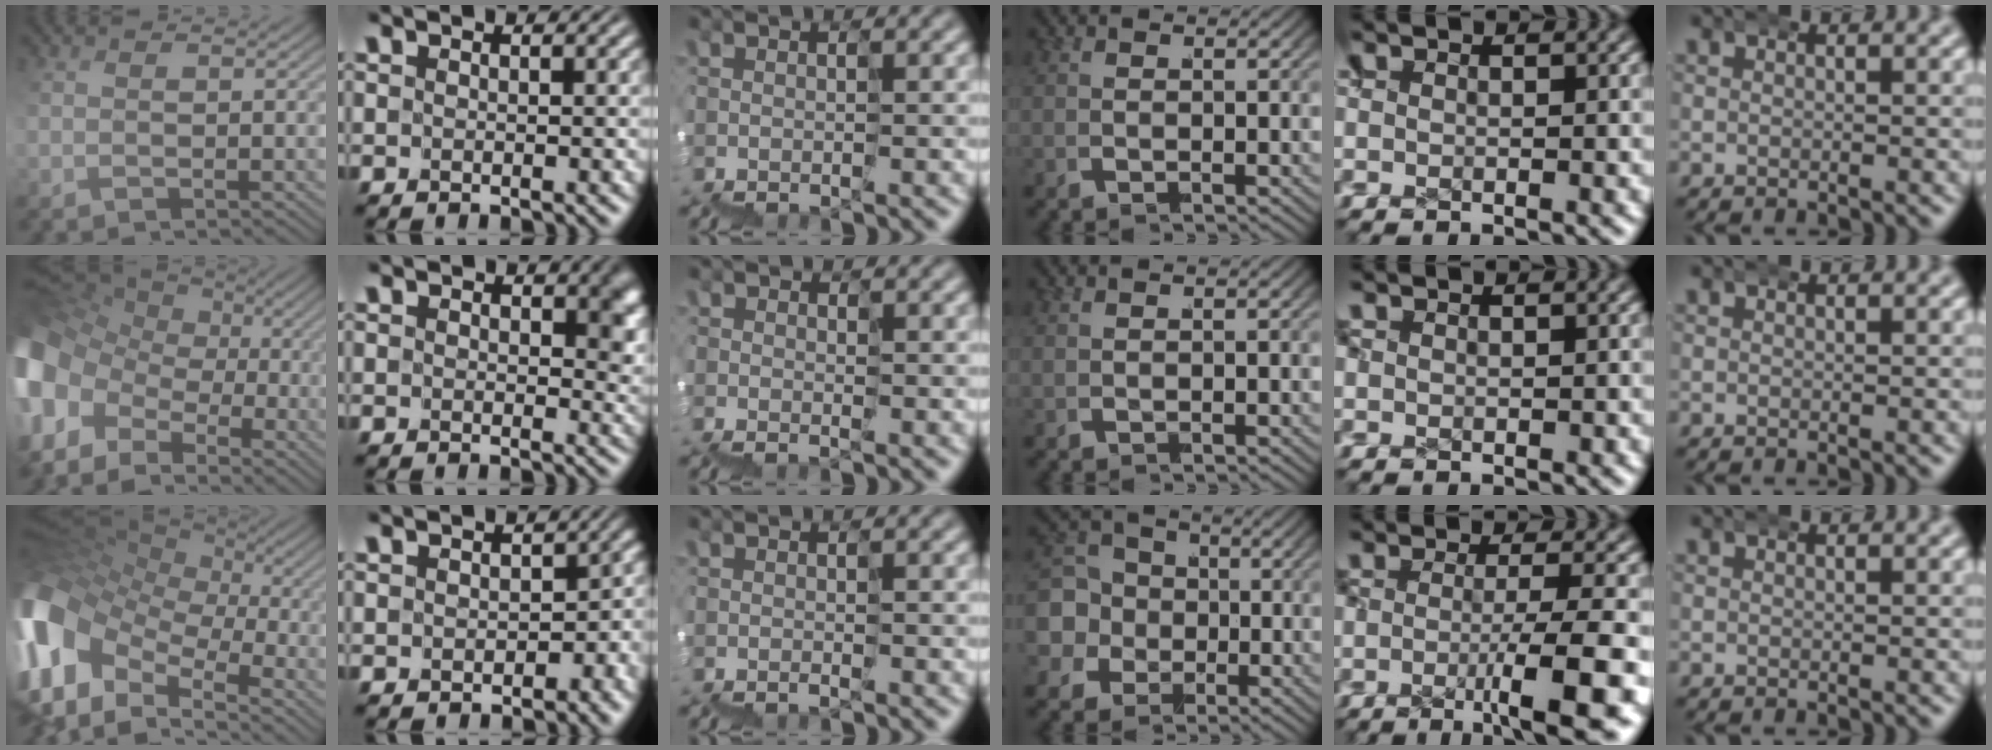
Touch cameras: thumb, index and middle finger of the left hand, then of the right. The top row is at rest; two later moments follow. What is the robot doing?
{"motion": "wrap", "object": "ethernet cable"}